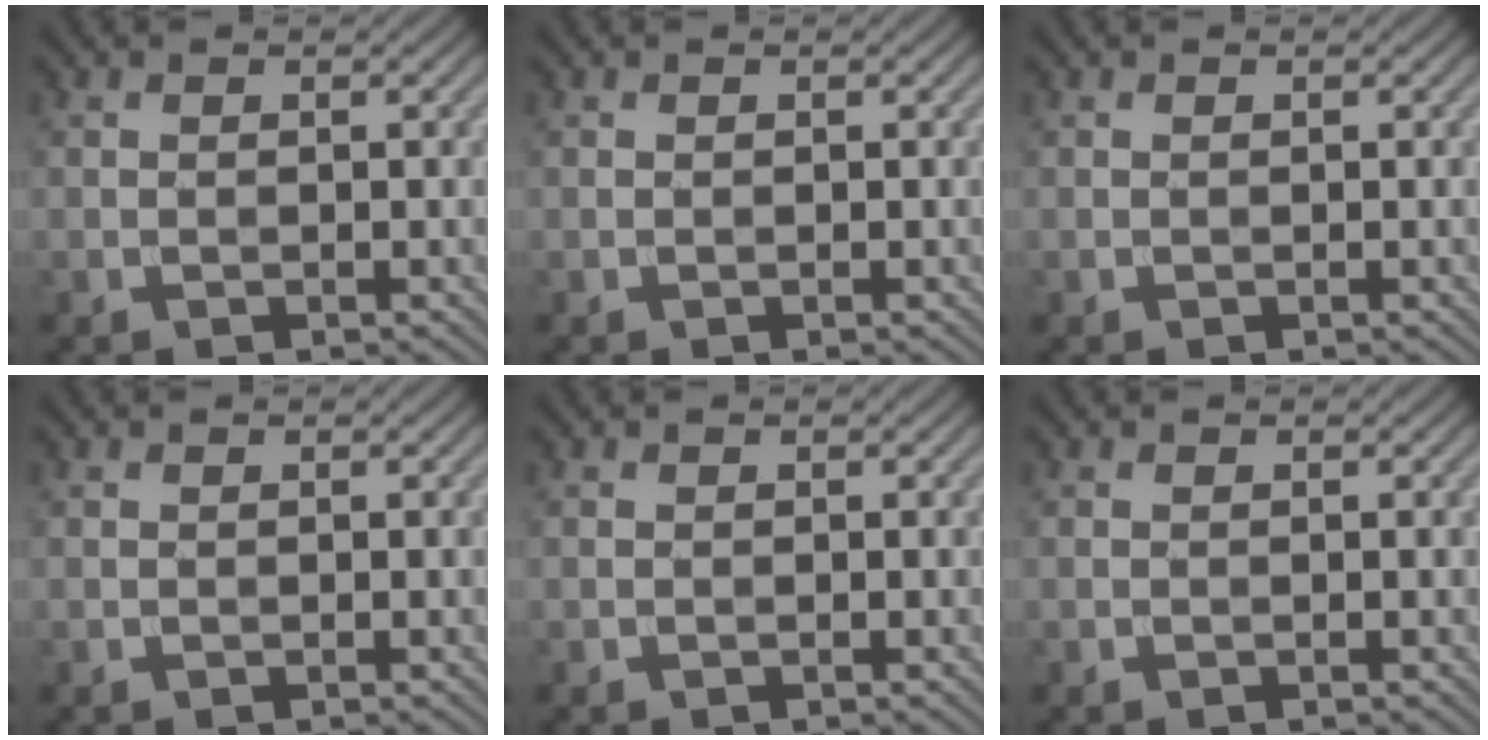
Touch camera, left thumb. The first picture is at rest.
{"total": 0.0}
{"total": 0.0}
{"total": 0.0}
{"total": 0.0}
{"total": 0.0}